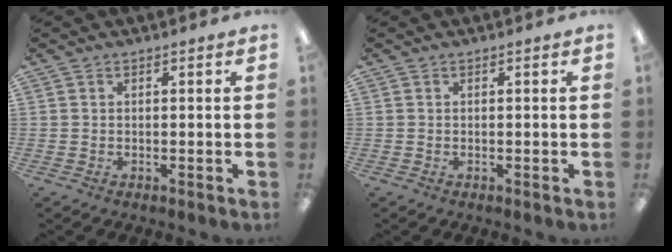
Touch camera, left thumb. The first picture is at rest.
{"total": 0.0}